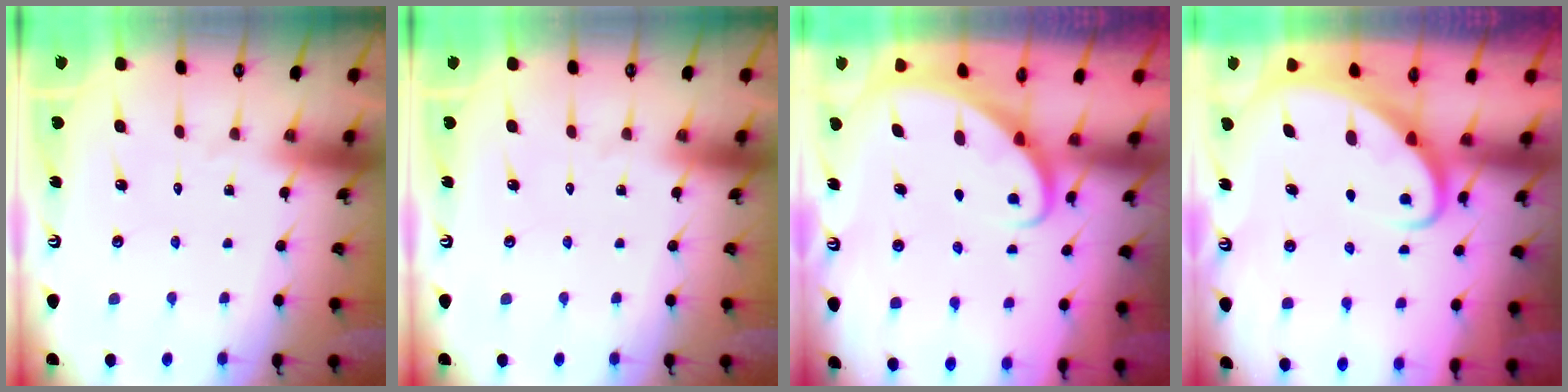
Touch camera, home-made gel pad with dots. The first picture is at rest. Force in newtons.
{"total": 0.0}
{"total": 2.5, "press": 2.5, "slide": 0.2}
{"total": 2.8, "press": 2.8, "slide": 0.3}